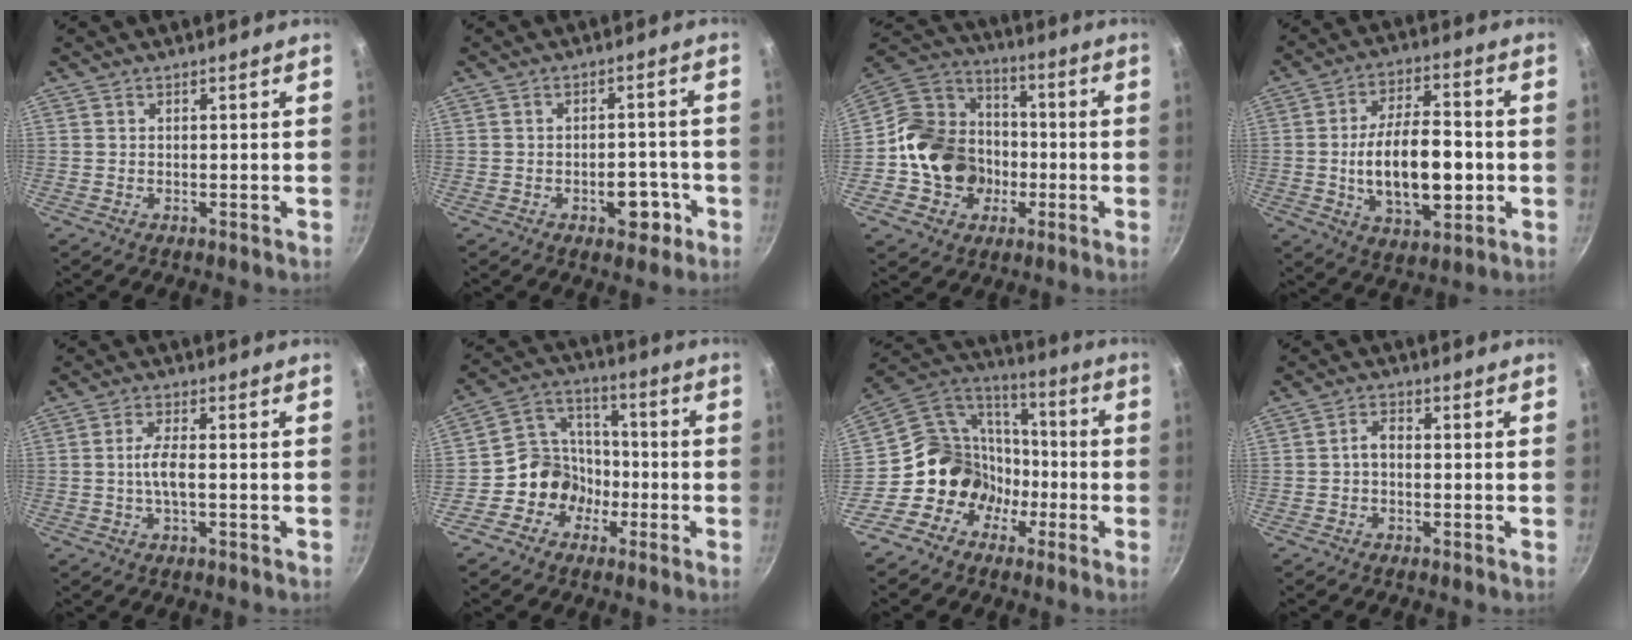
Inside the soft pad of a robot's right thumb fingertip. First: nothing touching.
{"total": 5.8, "force": [-2.6, 3.4, 4.0], "torque": [-0.028, 0.020, -0.030]}
{"total": 17.2, "force": [-3.2, 14.9, 7.9], "torque": [-0.112, 0.043, -0.058]}
{"total": 16.7, "force": [-2.0, 8.2, 14.4], "torque": [-0.220, 0.016, -0.028]}
{"total": 4.1, "force": [-0.6, 1.2, 3.8], "torque": [-0.086, 0.007, -0.015]}
{"total": 10.0, "force": [-3.9, 8.8, 2.9], "torque": [0.005, 0.057, -0.084]}
{"total": 14.5, "force": [-5.4, 12.7, 4.8], "torque": [-0.017, 0.067, -0.107]}
{"total": 2.7, "force": [-0.6, 1.7, 2.0], "torque": [-0.034, 0.015, -0.016]}